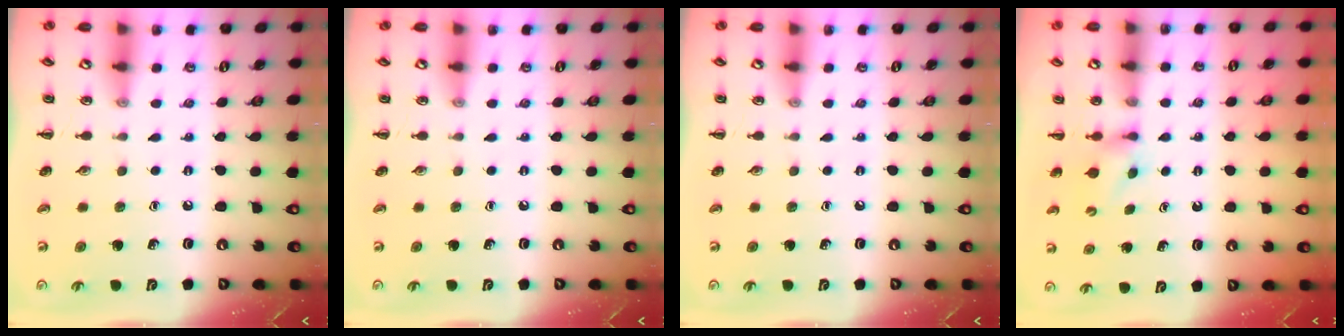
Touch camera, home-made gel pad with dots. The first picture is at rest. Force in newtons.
{"total": 0.0}
{"total": 0.0}
{"total": 3.8, "press": 3.6, "slide": 1.2}